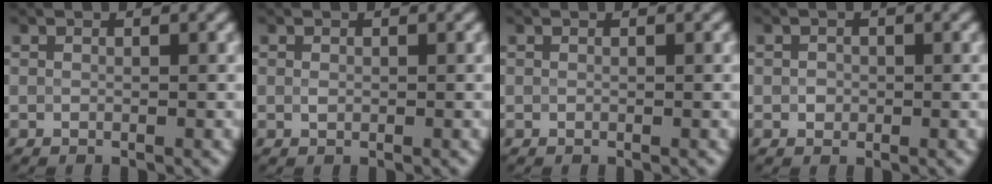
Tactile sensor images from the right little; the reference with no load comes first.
{"total": 0.5, "force": [0.0, 0.4, 0.3], "torque": [-0.006, -0.002, 0.001]}
{"total": 0.0}
{"total": 0.9, "force": [0.0, 0.9, 0.3], "torque": [-0.002, -0.002, -0.003]}